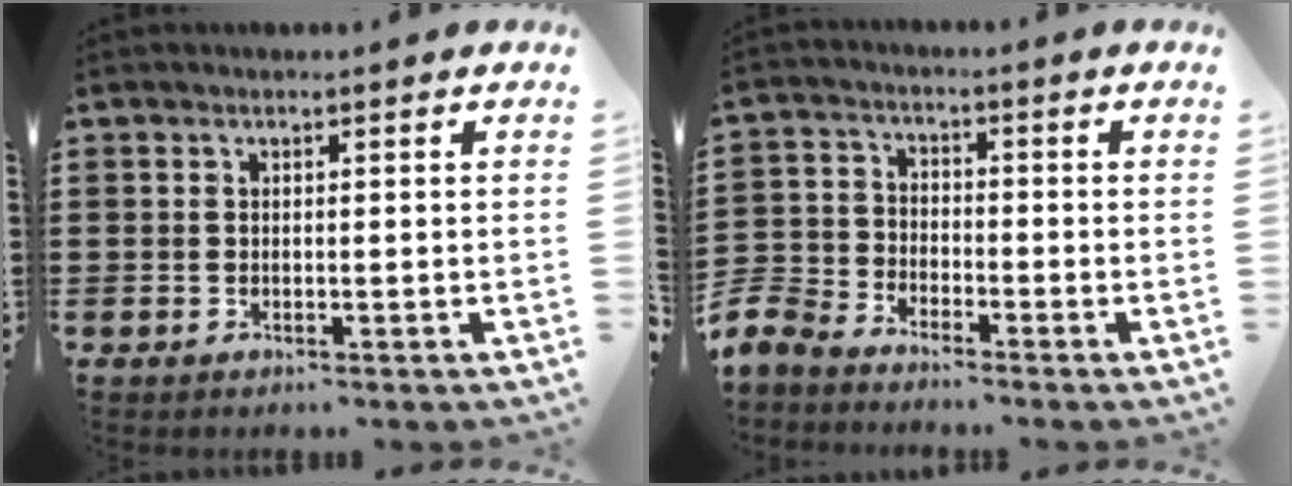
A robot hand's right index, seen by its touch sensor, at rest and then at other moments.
{"total": 5.8, "force": [-5.6, 1.3, 0.9], "torque": [-0.049, -0.004, -0.118]}